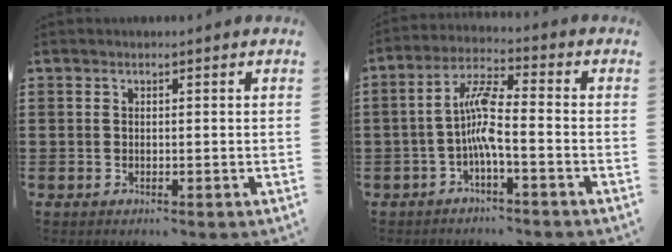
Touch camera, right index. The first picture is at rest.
{"total": 7.0, "force": [-1.6, 1.5, 6.6], "torque": [-0.141, 0.001, -0.035]}